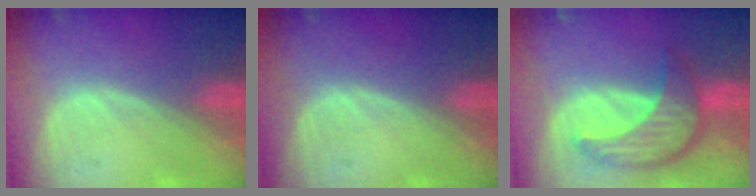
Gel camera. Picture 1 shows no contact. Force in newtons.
{"total": 0.0}
{"total": 8.1, "press": 7.5, "slide": 3.1}